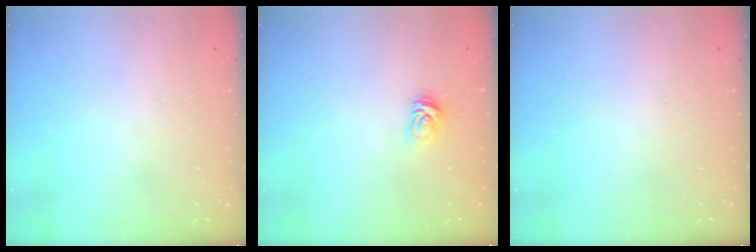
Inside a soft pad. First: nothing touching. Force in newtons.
{"total": 4.4, "press": 4.4, "slide": 0.5}
{"total": 0.0}